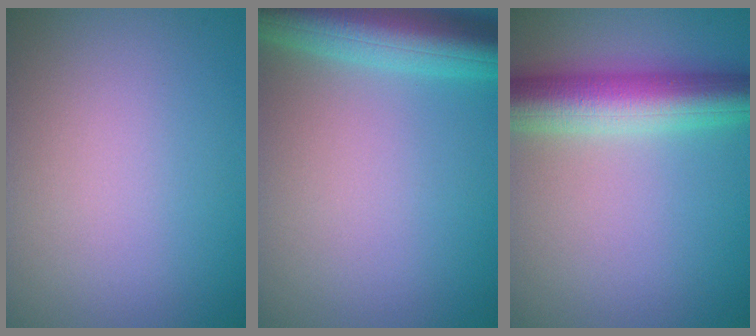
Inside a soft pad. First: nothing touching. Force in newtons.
{"total": 7.8, "press": 7.8, "slide": 0.4}
{"total": 7.2, "press": 7.2, "slide": 0.1}